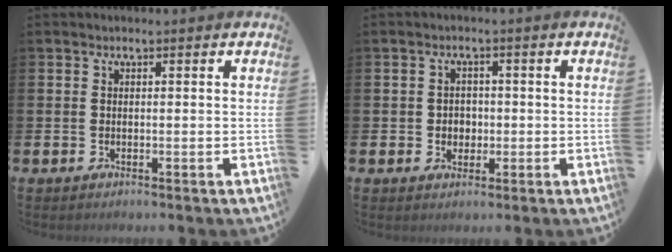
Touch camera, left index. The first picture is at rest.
{"total": 2.2, "force": [0.0, 2.1, 0.7], "torque": [-0.001, 0.001, -0.008]}